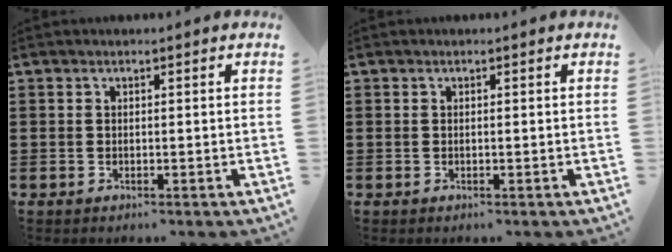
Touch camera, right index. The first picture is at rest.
{"total": 0.0}